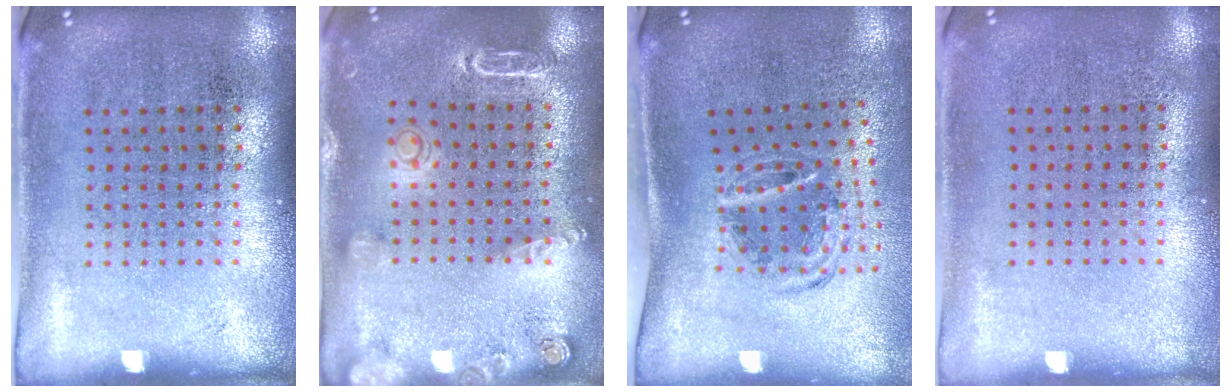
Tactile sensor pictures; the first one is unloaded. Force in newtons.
{"total": 1.8, "press": 1.8, "slide": 0.3}
{"total": 1.2, "press": 1.0, "slide": 0.5}
{"total": 0.0}